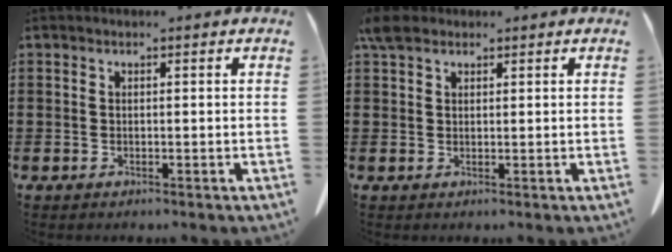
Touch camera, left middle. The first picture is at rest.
{"total": 2.8, "force": [2.1, 1.5, 1.2], "torque": [-0.030, 0.007, 0.041]}